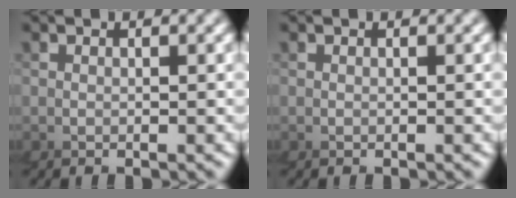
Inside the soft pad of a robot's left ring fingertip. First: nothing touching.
{"total": 0.0}